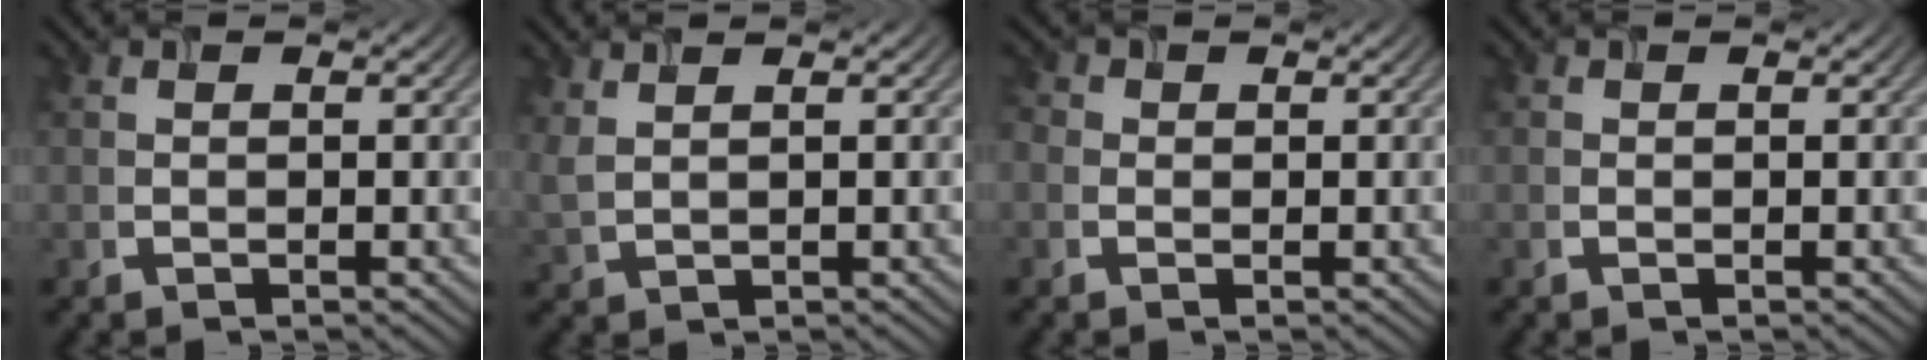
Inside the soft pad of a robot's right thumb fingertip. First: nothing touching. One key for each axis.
{"total": 2.2, "fx": 1.4, "fy": 0.7, "fz": 1.5, "tx": -0.047, "ty": 0.003, "tz": 0.035}
{"total": 1.5, "fx": -0.3, "fy": 1.4, "fz": 0.6, "tx": -0.014, "ty": -0.001, "tz": -0.009}
{"total": 0.0}